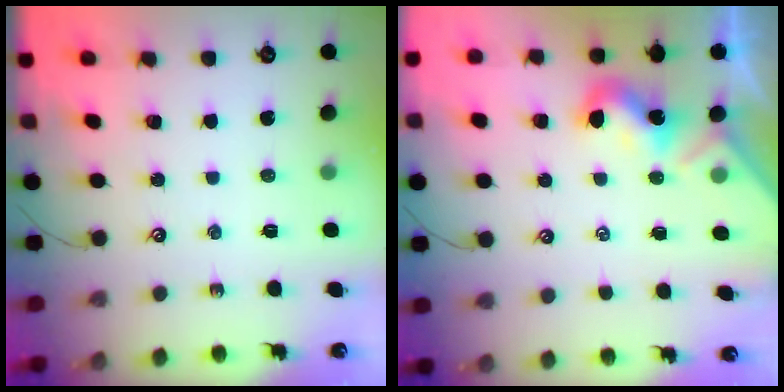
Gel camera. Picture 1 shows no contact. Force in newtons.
{"total": 1.8, "press": 1.8, "slide": 0.5}